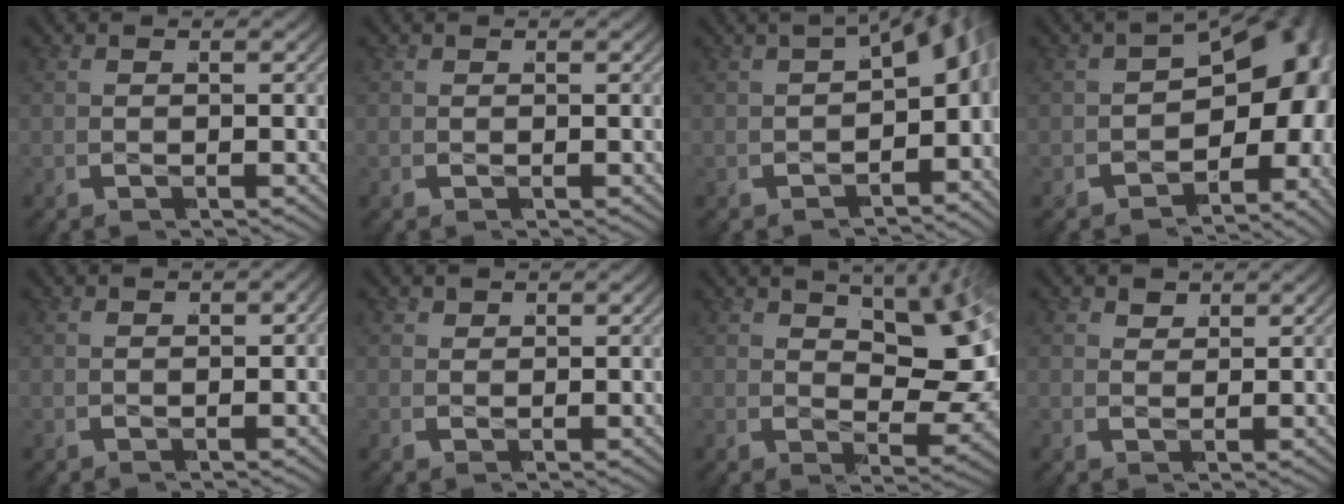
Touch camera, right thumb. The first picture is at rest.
{"total": 0.0}
{"total": 7.3, "force": [-0.6, 4.6, 5.6], "torque": [-0.075, 0.006, -0.013]}
{"total": 15.6, "force": [-1.8, 10.8, 11.2], "torque": [-0.158, -0.034, -0.021]}
{"total": 0.5, "force": [-0.2, 0.3, 0.3], "torque": [-0.002, -0.001, -0.004]}
{"total": 1.0, "force": [0.9, 0.1, -0.2], "torque": [0.007, -0.001, 0.018]}
{"total": 9.0, "force": [1.0, 4.4, 7.8], "torque": [-0.107, -0.004, 0.024]}
{"total": 1.6, "force": [1.5, 0.6, 0.1], "torque": [0.002, 0.000, 0.024]}